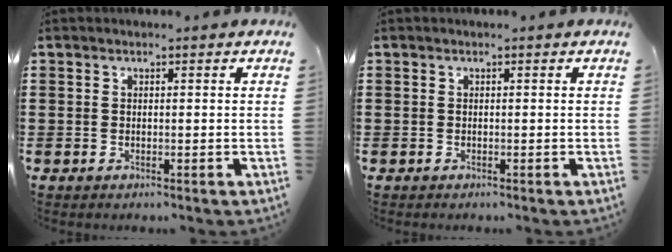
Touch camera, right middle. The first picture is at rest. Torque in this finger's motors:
{"motor_torque": [-0.72, 0.58, 0.06, 0.01]}